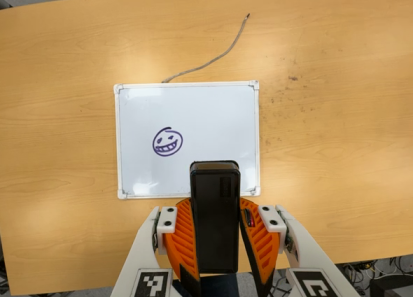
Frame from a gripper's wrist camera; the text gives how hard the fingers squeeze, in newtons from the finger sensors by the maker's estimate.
{"total": 9.2, "left": 7.8, "right": 10.6}